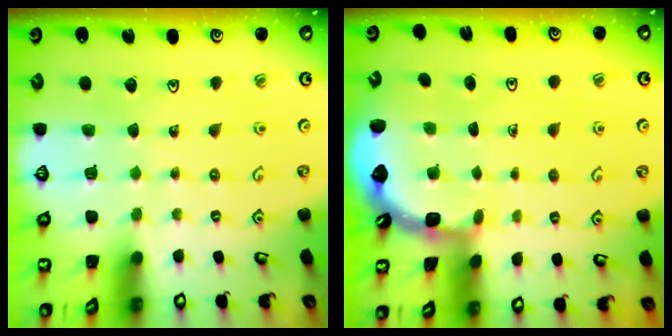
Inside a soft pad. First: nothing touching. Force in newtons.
{"total": 1.9, "press": 1.9, "slide": 0.2}